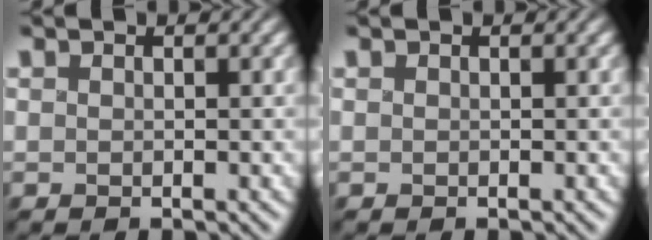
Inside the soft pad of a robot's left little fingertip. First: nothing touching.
{"total": 0.0}